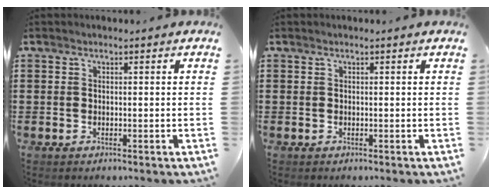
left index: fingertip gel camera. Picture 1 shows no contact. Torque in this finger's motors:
{"motor_torque": [-0.05, -0.03, -0.01, 0.00]}